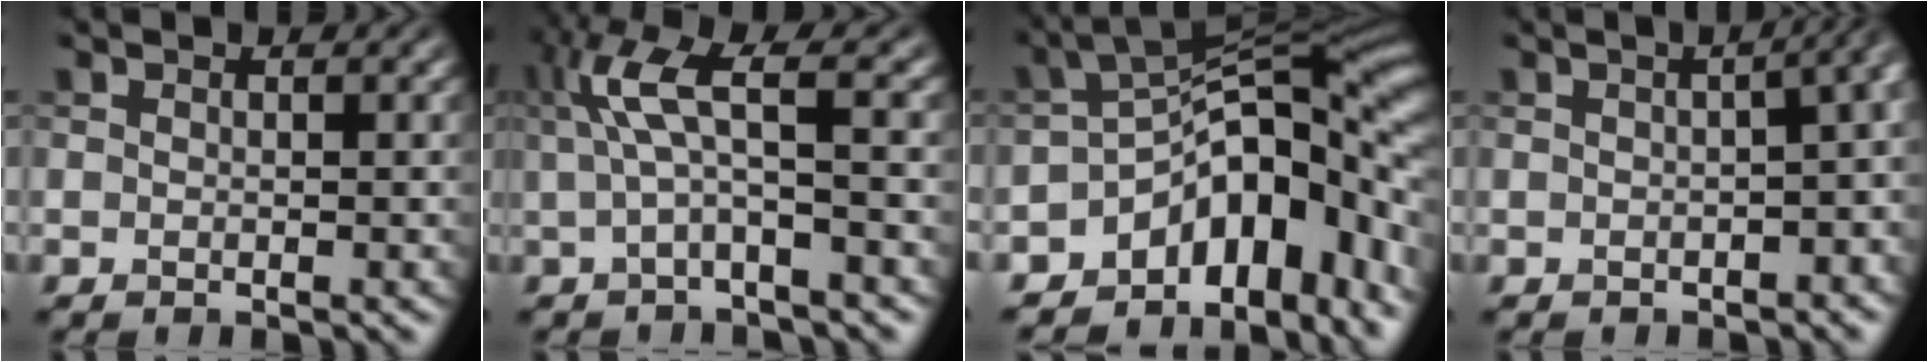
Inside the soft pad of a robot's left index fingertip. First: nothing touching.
{"total": 4.6, "force": [0.8, 0.7, 4.5], "torque": [-0.099, 0.011, 0.014]}
{"total": 13.5, "force": [-5.6, 7.4, 9.9], "torque": [-0.125, 0.005, -0.089]}
{"total": 8.8, "force": [-0.2, 4.4, 7.7], "torque": [-0.015, 0.022, -0.014]}